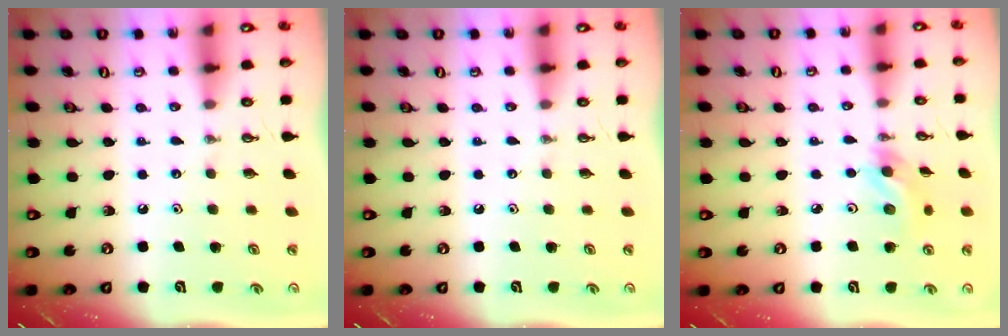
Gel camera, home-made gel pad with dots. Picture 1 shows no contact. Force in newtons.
{"total": 0.0}
{"total": 8.5, "press": 8.2, "slide": 2.2}